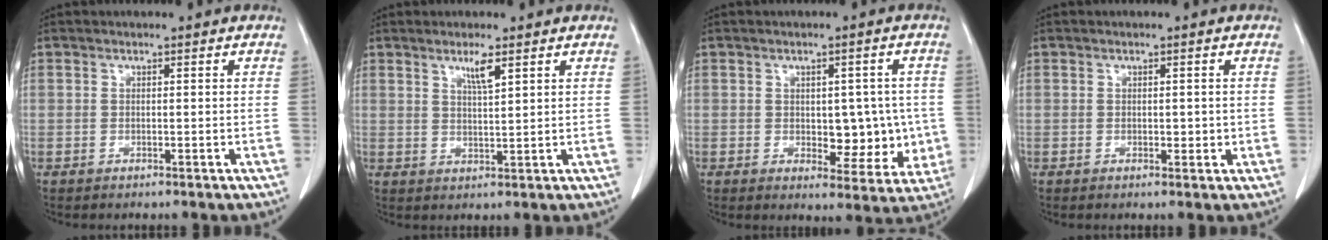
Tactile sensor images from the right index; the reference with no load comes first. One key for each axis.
{"total": 3.2, "fx": 1.9, "fy": 0.0, "fz": 2.5, "tx": -0.051, "ty": -0.004, "tz": 0.039}
{"total": 7.2, "fx": -0.4, "fy": 4.1, "fz": 5.9, "tx": -0.055, "ty": 0.006, "tz": 0.006}
{"total": 1.5, "fx": -0.1, "fy": 1.0, "fz": 1.1, "tx": -0.010, "ty": 0.000, "tz": 0.002}